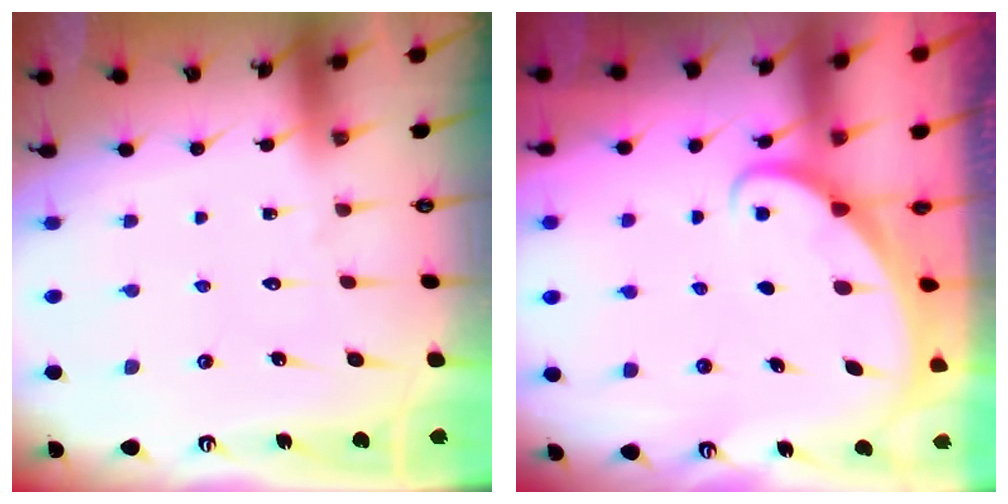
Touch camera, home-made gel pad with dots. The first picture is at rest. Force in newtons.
{"total": 1.7, "press": 1.7, "slide": 0.1}